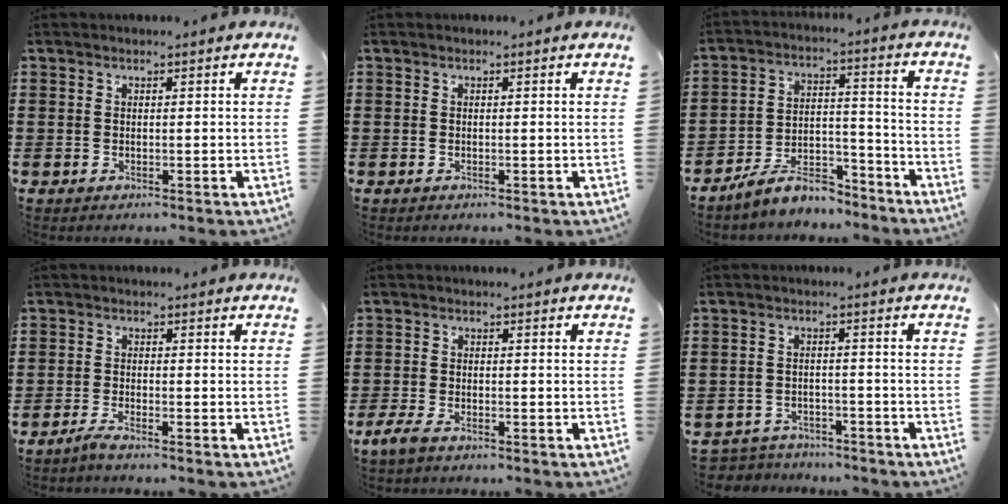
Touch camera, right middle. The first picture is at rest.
{"total": 0.0}
{"total": 7.9, "force": [-7.0, 2.5, 2.7], "torque": [-0.056, 0.017, -0.134]}
{"total": 1.8, "force": [-1.5, -0.1, 1.1], "torque": [-0.026, -0.003, -0.029]}
{"total": 2.5, "force": [-1.7, 0.8, 1.7], "torque": [-0.053, -0.005, -0.039]}
{"total": 3.3, "force": [-3.2, 0.5, -0.2], "torque": [-0.005, -0.002, -0.070]}